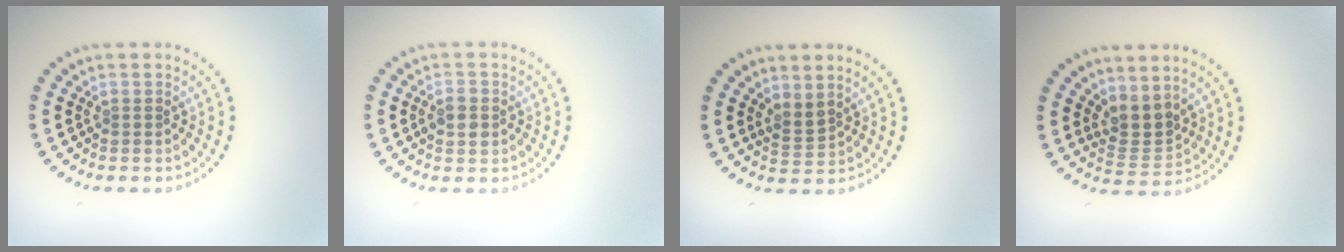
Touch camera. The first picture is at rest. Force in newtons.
{"total": 2.5, "press": 2.5, "slide": 0.2}
{"total": 1.7, "press": 1.2, "slide": 1.1}
{"total": 2.8, "press": 2.1, "slide": 1.8}